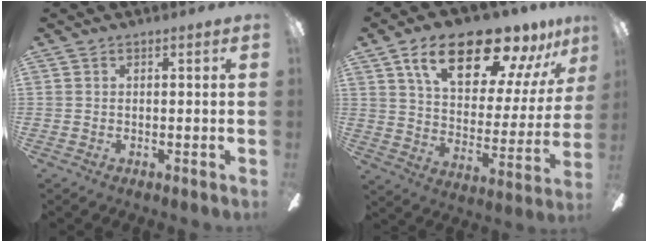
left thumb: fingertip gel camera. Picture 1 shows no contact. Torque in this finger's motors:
{"motor_torque": [0.51, 0.86, 1.85, -0.92, 0.37]}